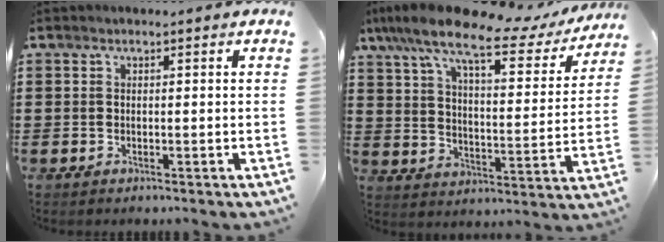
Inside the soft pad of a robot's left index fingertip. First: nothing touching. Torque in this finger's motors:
{"motor_torque": [2.14, 0.00, 0.54, 0.21]}